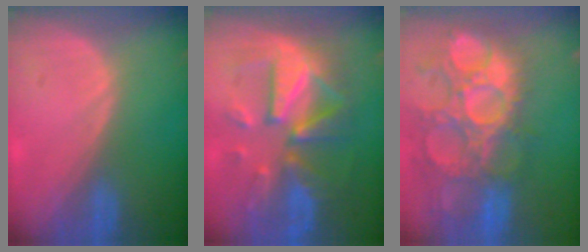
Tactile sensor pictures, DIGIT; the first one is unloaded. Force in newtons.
{"total": 11.8, "press": 11.8, "slide": 1.2}
{"total": 15.0, "press": 12.5, "slide": 8.2}